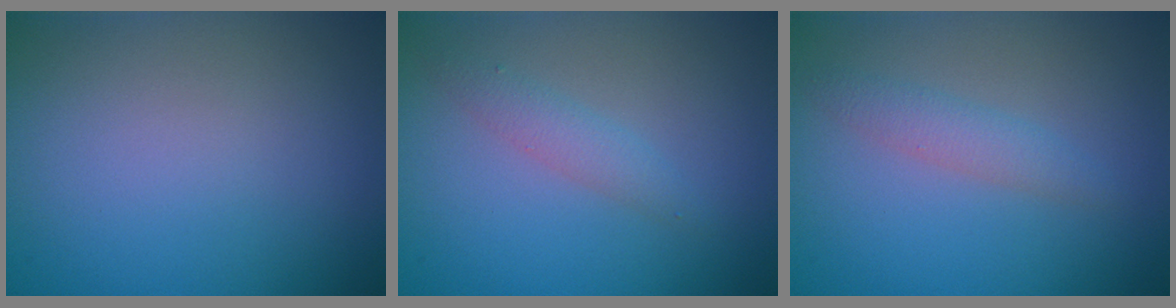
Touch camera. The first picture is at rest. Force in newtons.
{"total": 1.7, "press": 1.7, "slide": 0.1}
{"total": 1.8, "press": 1.8, "slide": 0.0}